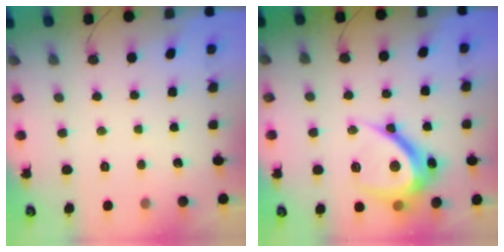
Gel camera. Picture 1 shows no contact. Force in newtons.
{"total": 14.7, "press": 14.7, "slide": 0.5}